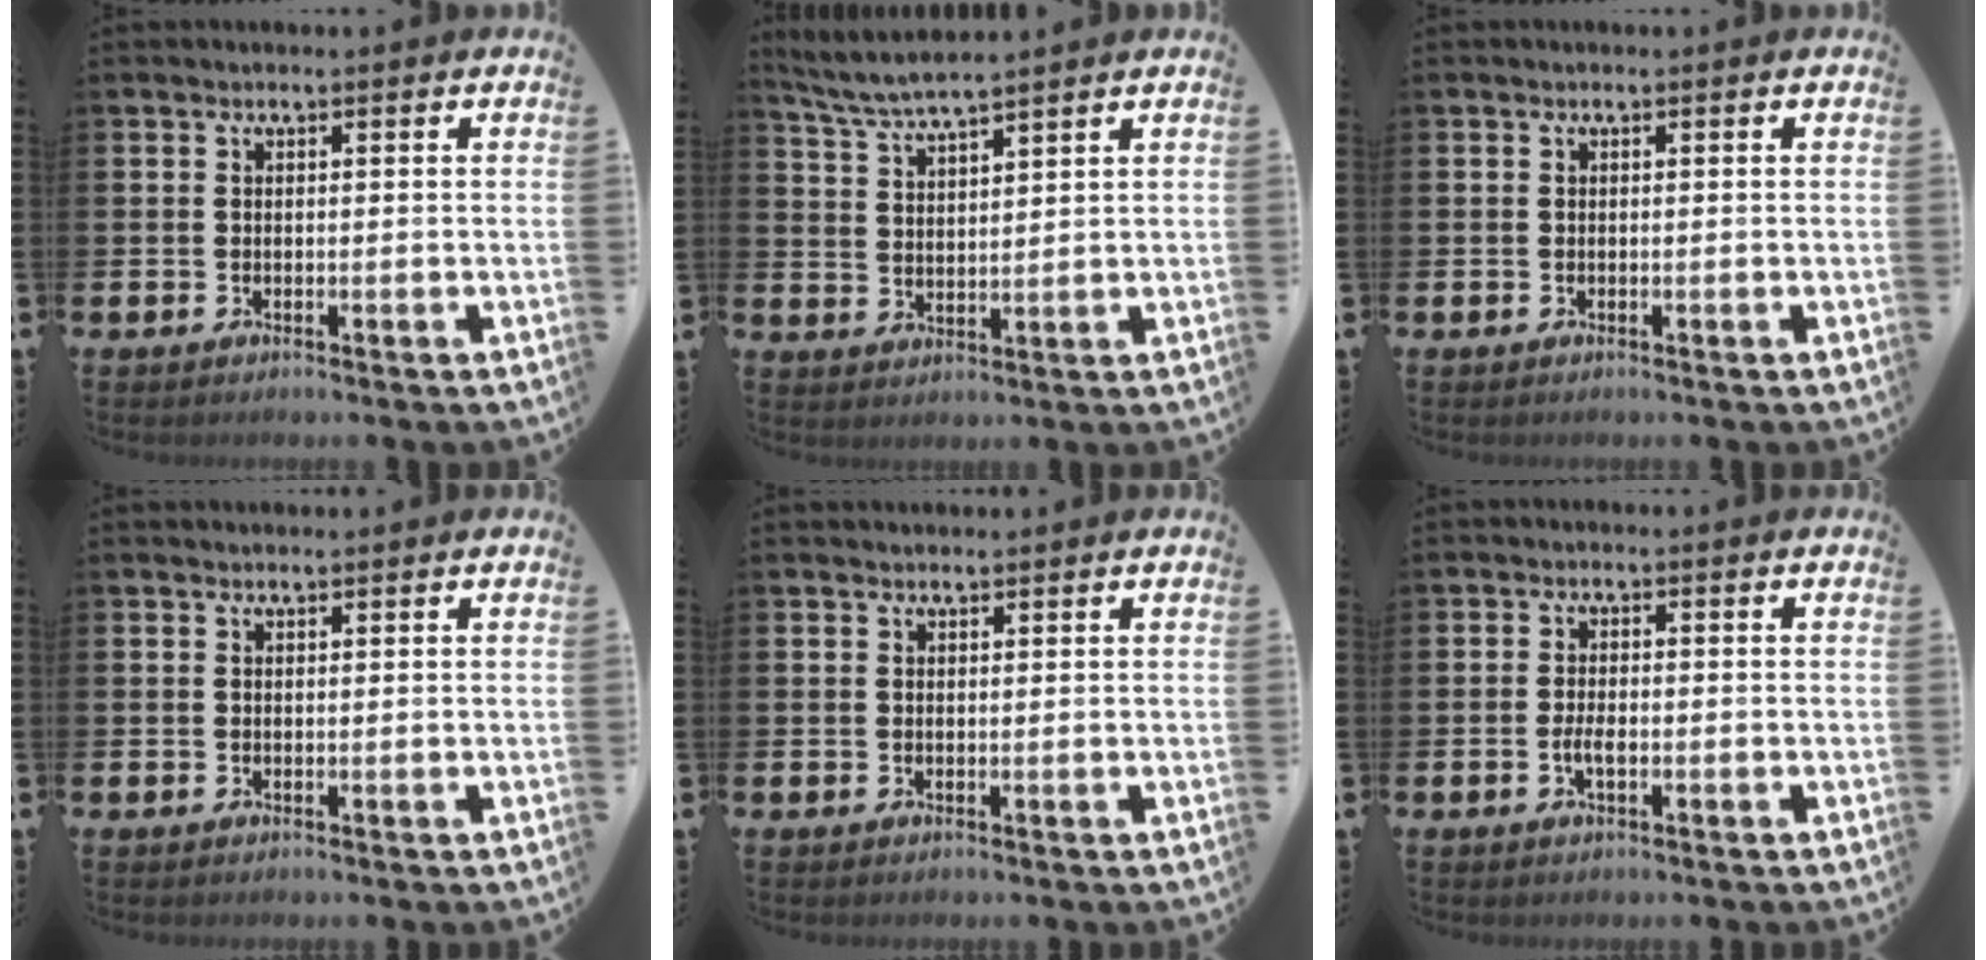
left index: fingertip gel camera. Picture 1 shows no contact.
{"total": 4.8, "force": [4.6, -0.3, 1.4], "torque": [-0.045, -0.019, 0.082]}
{"total": 0.0}
{"total": 0.6, "force": [0.6, 0.0, 0.0], "torque": [0.001, -0.001, 0.011]}
{"total": 0.9, "force": [0.9, 0.1, 0.0], "torque": [0.010, -0.003, 0.014]}
{"total": 2.1, "force": [-0.5, 0.8, 1.8], "torque": [-0.031, -0.001, -0.011]}